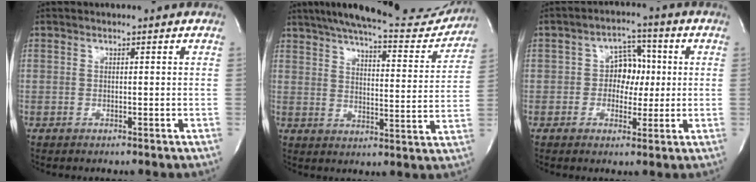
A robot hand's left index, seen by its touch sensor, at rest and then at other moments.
{"total": 20.9, "force": [19.0, 3.5, 8.1], "torque": [-0.125, -0.030, 0.241]}
{"total": 5.7, "force": [-0.1, 4.2, 3.9], "torque": [-0.056, 0.016, -0.006]}